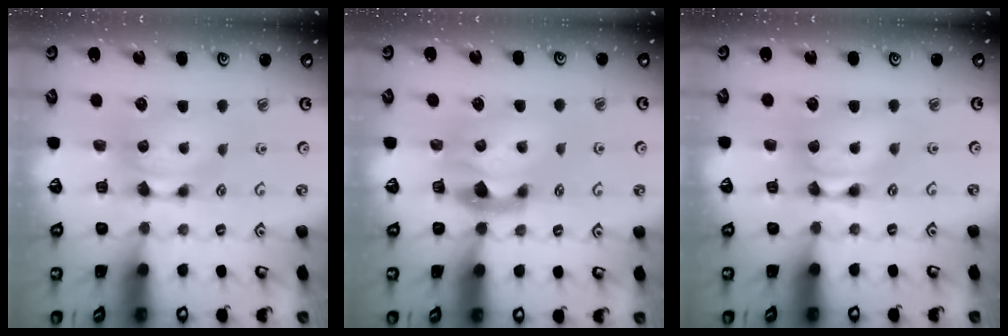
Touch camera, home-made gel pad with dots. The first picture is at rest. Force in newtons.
{"total": 2.7, "press": 2.4, "slide": 1.3}
{"total": 1.6, "press": 1.6, "slide": 0.1}